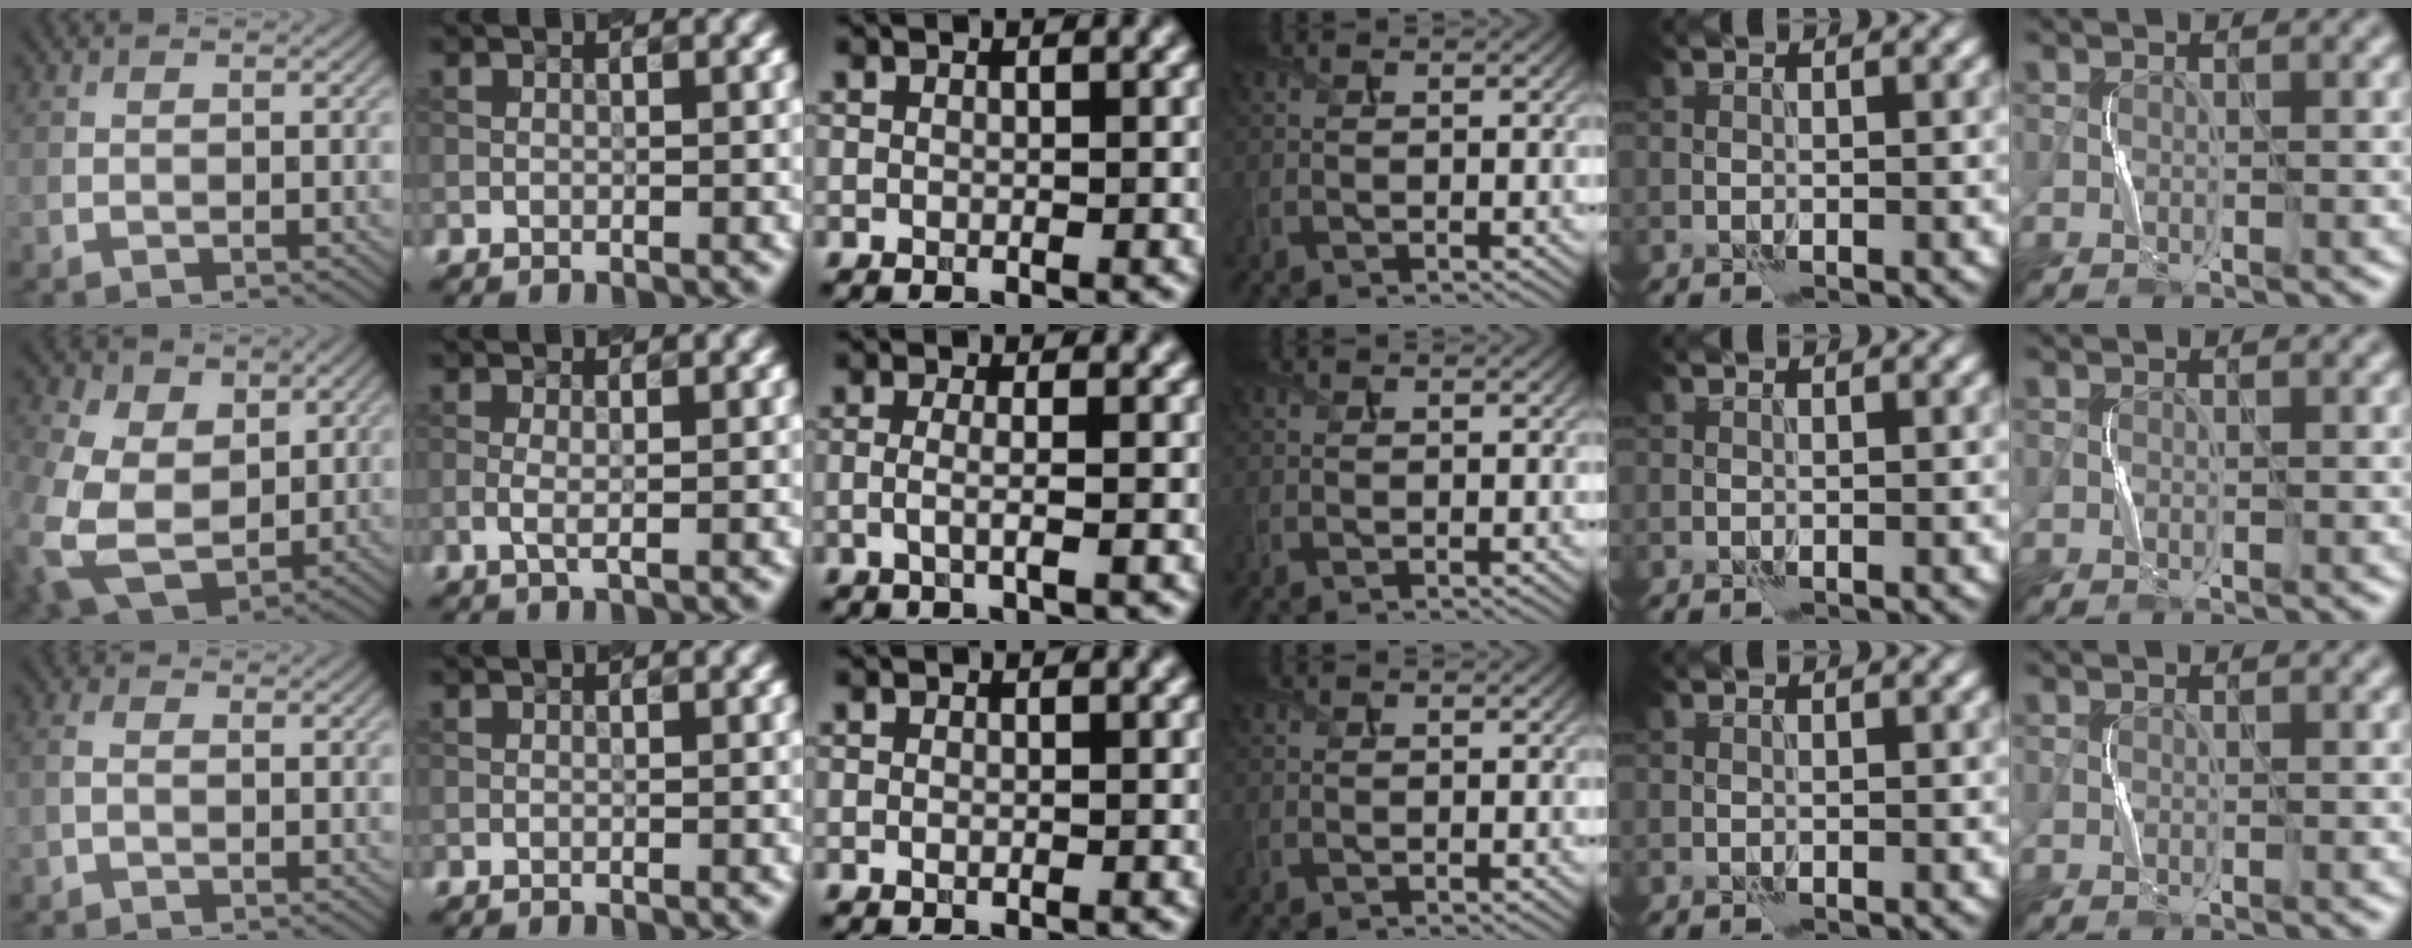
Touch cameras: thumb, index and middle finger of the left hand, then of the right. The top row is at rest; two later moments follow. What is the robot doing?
{"motion": "squeeze", "object": "sponge"}